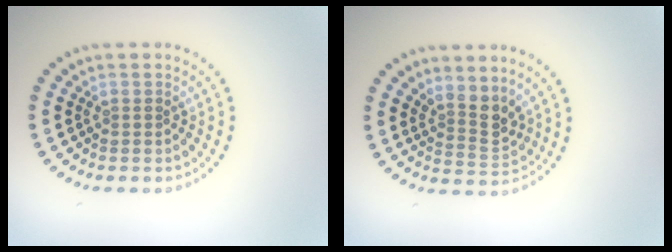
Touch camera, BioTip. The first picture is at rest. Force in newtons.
{"total": 2.7, "press": 2.0, "slide": 1.8}